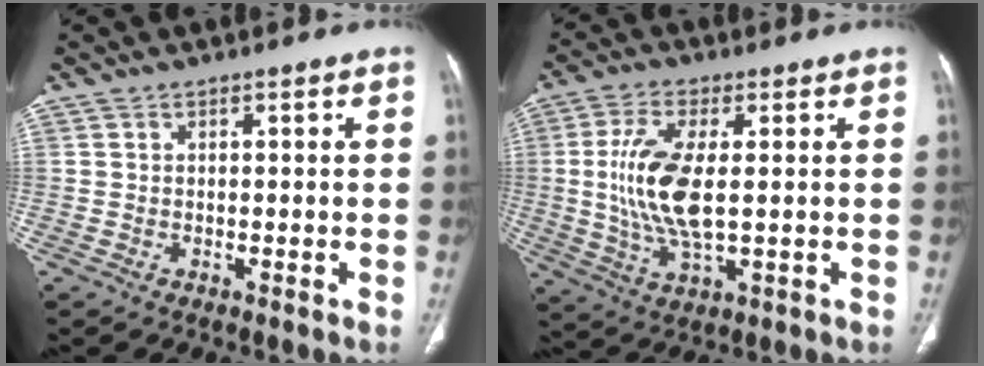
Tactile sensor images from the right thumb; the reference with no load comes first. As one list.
[{"total": 12.4, "force": [0.7, 5.0, 11.3], "torque": [-0.243, -0.009, 0.019]}]